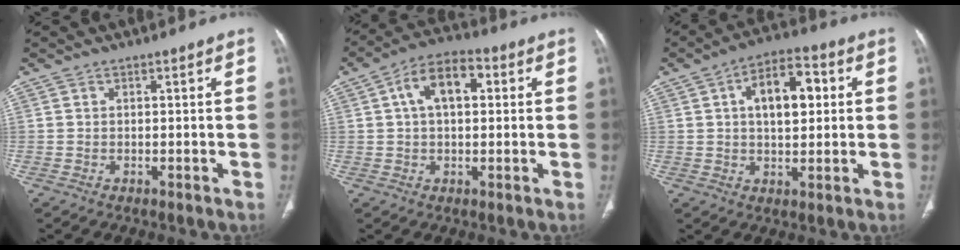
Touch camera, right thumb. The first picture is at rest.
{"total": 9.3, "force": [2.2, 5.3, 7.3], "torque": [-0.116, 0.023, 0.029]}
{"total": 10.8, "force": [2.3, 5.7, 8.9], "torque": [-0.115, 0.012, 0.030]}